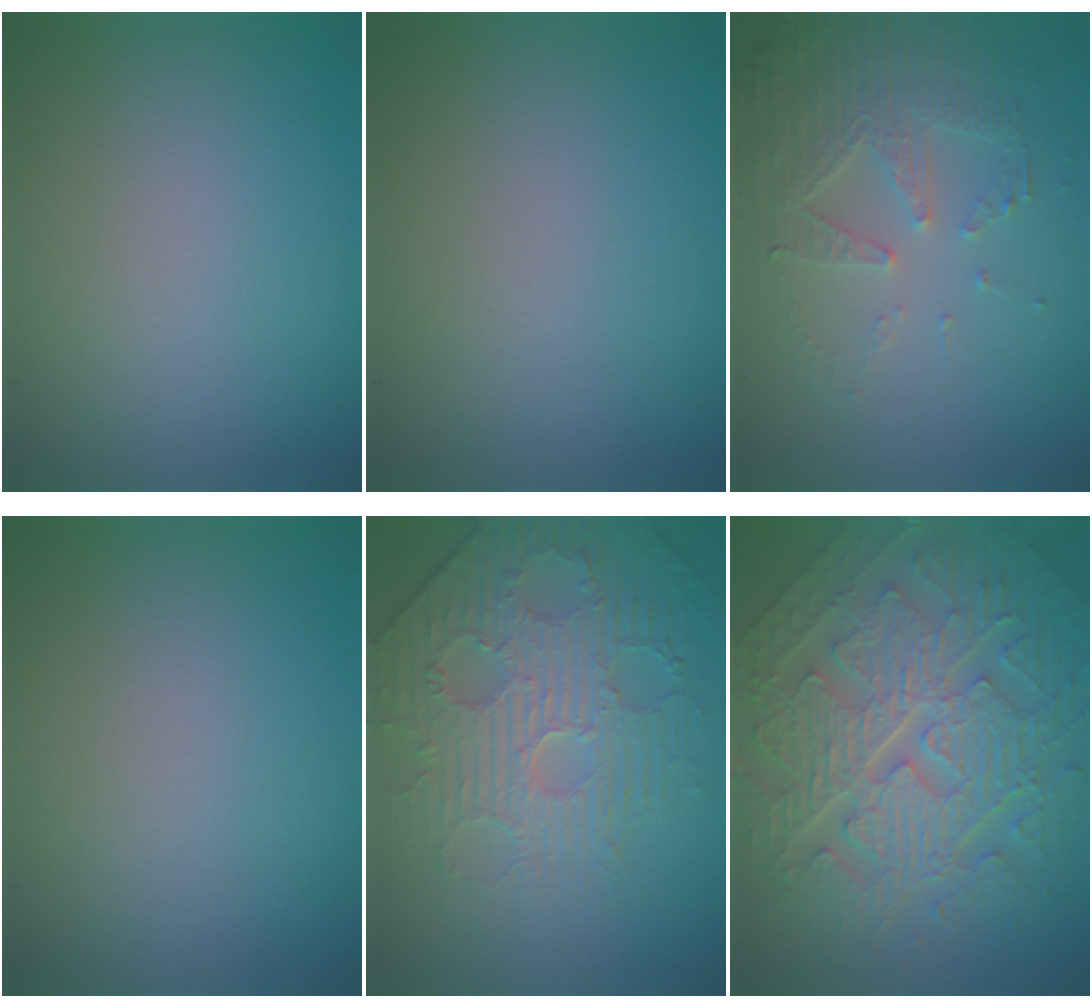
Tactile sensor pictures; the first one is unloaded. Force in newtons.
{"total": 0.0}
{"total": 5.3, "press": 3.6, "slide": 4.0}
{"total": 0.0}
{"total": 4.4, "press": 4.4, "slide": 0.6}
{"total": 10.9, "press": 7.4, "slide": 8.0}